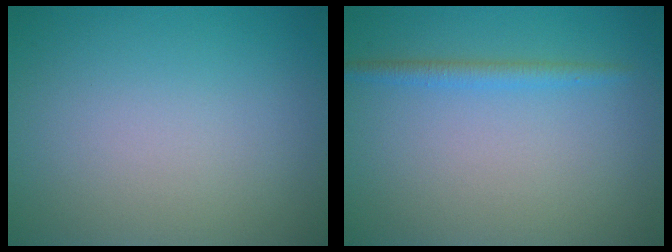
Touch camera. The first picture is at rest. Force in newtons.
{"total": 1.6, "press": 1.6, "slide": 0.1}